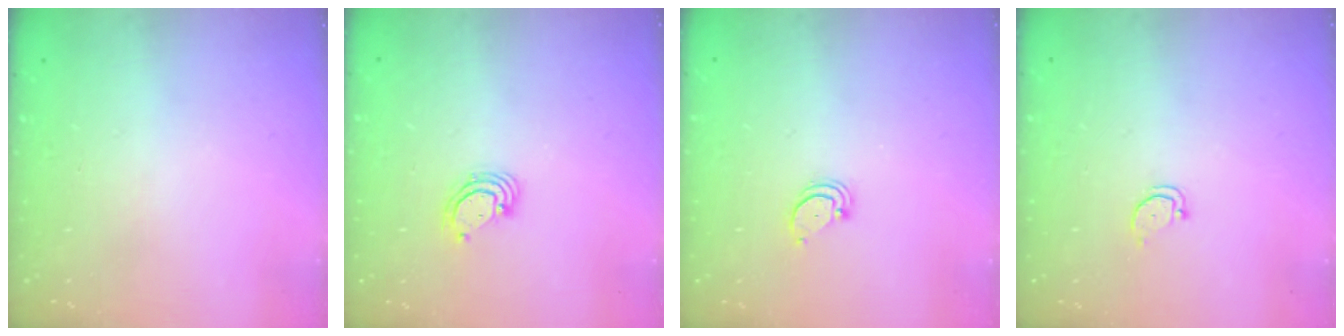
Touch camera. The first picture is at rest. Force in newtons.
{"total": 3.5, "press": 3.5, "slide": 0.2}
{"total": 2.0, "press": 2.0, "slide": 0.2}
{"total": 2.2, "press": 2.2, "slide": 0.2}